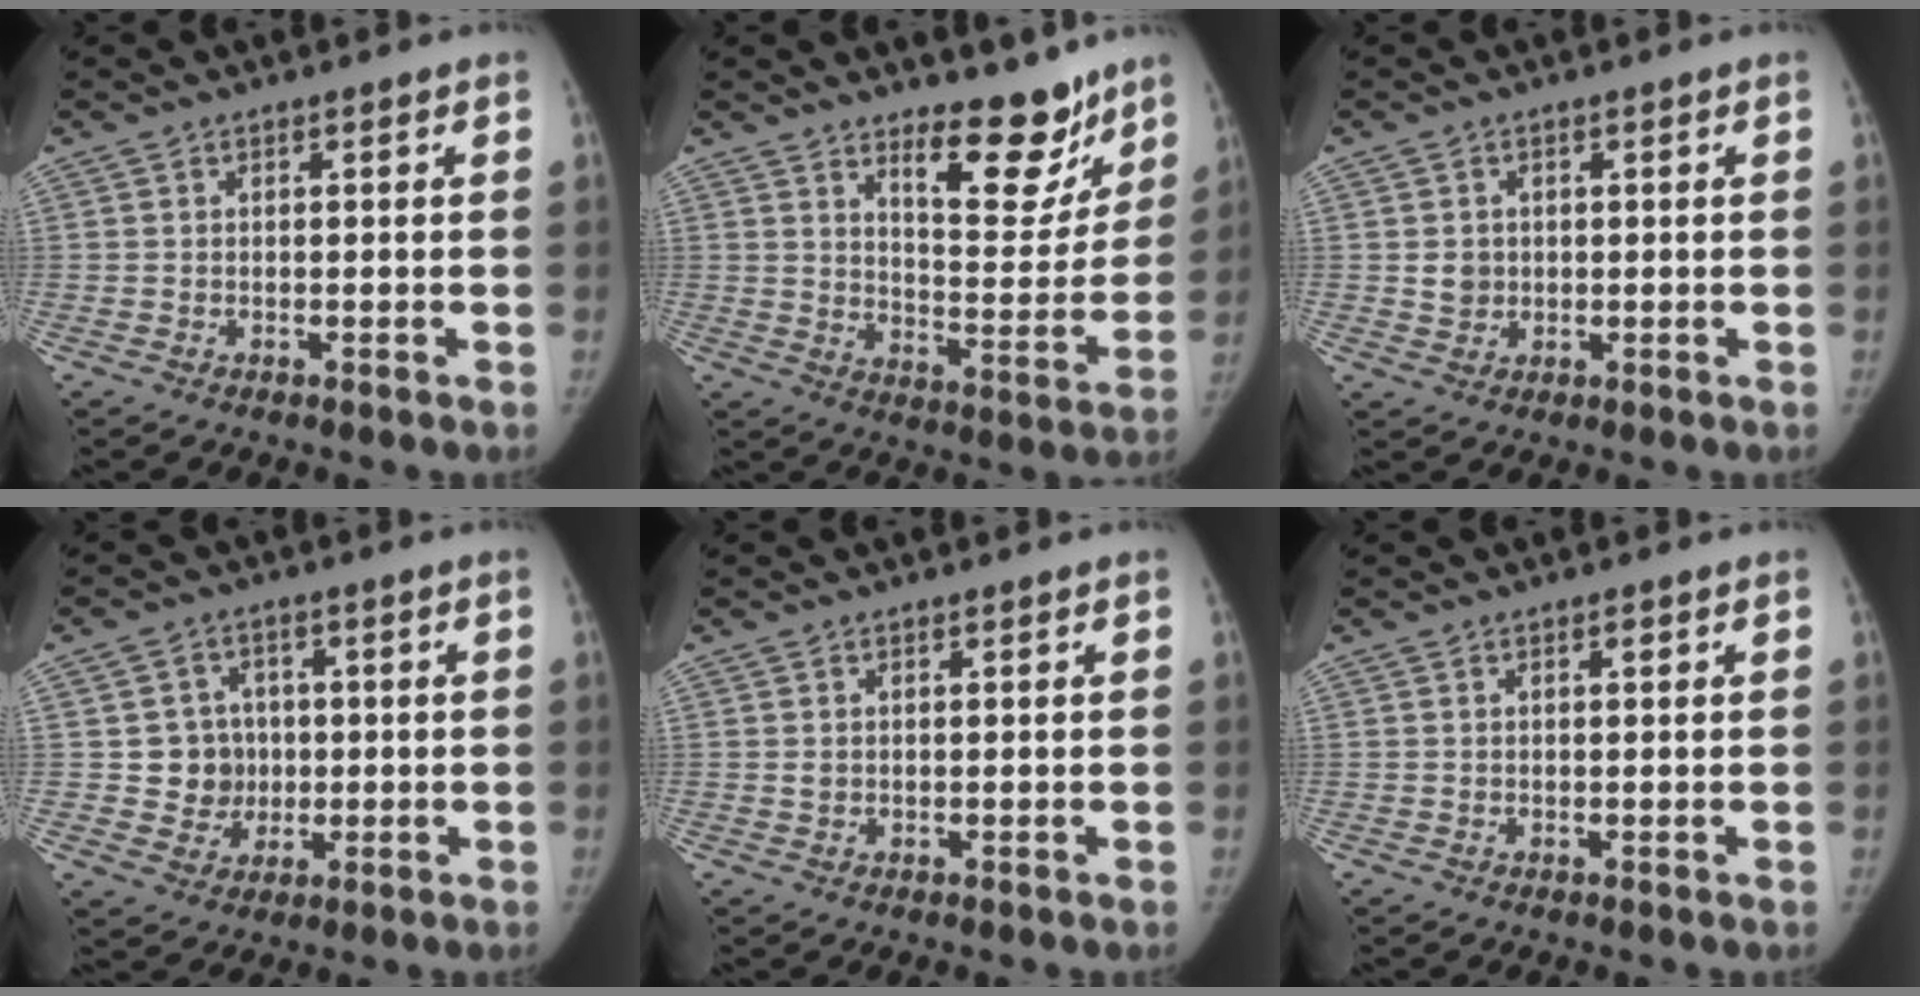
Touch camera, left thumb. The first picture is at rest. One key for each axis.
{"total": 13.2, "fx": 9.6, "fy": 5.0, "fz": 7.5, "tx": -0.057, "ty": -0.081, "tz": 0.151}
{"total": 2.9, "fx": 0.3, "fy": 2.6, "fz": 1.2, "tx": -0.007, "ty": 0.001, "tz": 0.009}
{"total": 7.0, "fx": 0.2, "fy": 6.8, "fz": 1.7, "tx": 0.010, "ty": 0.011, "tz": 0.007}
{"total": 0.7, "fx": 0.3, "fy": 0.5, "fz": 0.3, "tx": -0.001, "ty": 0.000, "tz": 0.005}
{"total": 0.7, "fx": 0.3, "fy": 0.2, "fz": 0.6, "tx": -0.008, "ty": 0.000, "tz": 0.005}